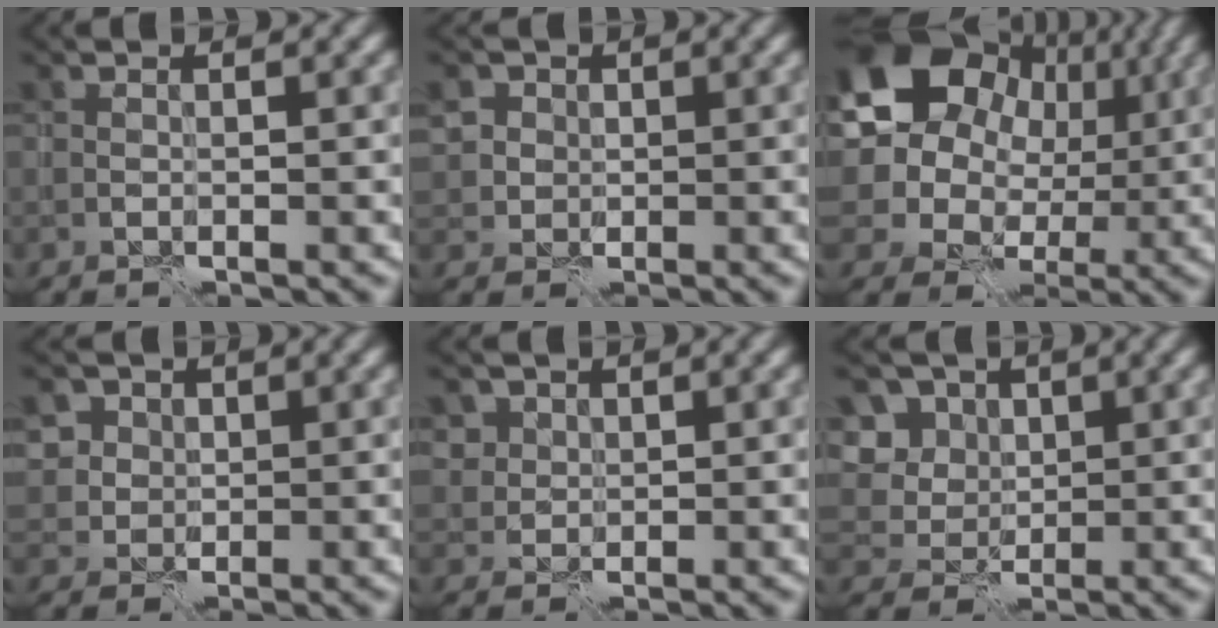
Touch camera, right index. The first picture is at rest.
{"total": 2.9, "force": [0.8, 2.7, 0.9], "torque": [-0.024, 0.009, 0.020]}
{"total": 19.8, "force": [6.1, 16.8, 8.6], "torque": [-0.181, 0.033, 0.069]}
{"total": 3.9, "force": [1.6, 3.4, 1.1], "torque": [-0.029, 0.004, 0.034]}
{"total": 2.0, "force": [1.1, 1.6, 0.2], "torque": [-0.008, -0.005, 0.028]}
{"total": 7.0, "force": [3.1, 5.6, 2.7], "torque": [-0.060, 0.013, 0.046]}